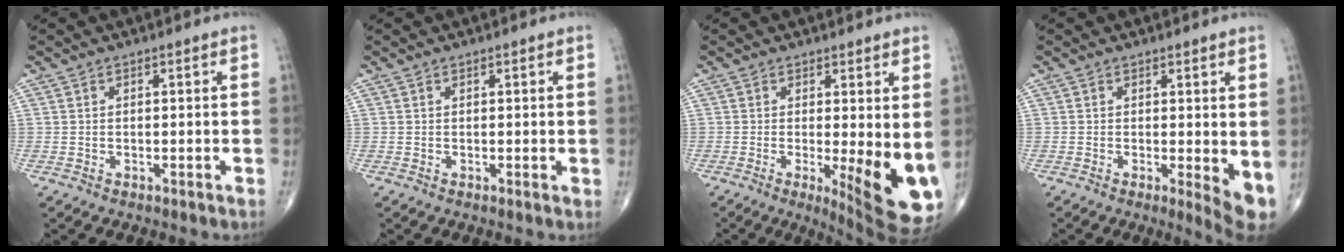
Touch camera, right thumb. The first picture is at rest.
{"total": 0.5, "force": [0.3, 0.1, 0.4], "torque": [-0.008, -0.003, 0.002]}
{"total": 13.0, "force": [-1.1, 4.0, 12.3], "torque": [-0.162, -0.029, -0.005]}
{"total": 5.1, "force": [0.3, 1.5, 4.9], "torque": [-0.065, -0.014, 0.006]}